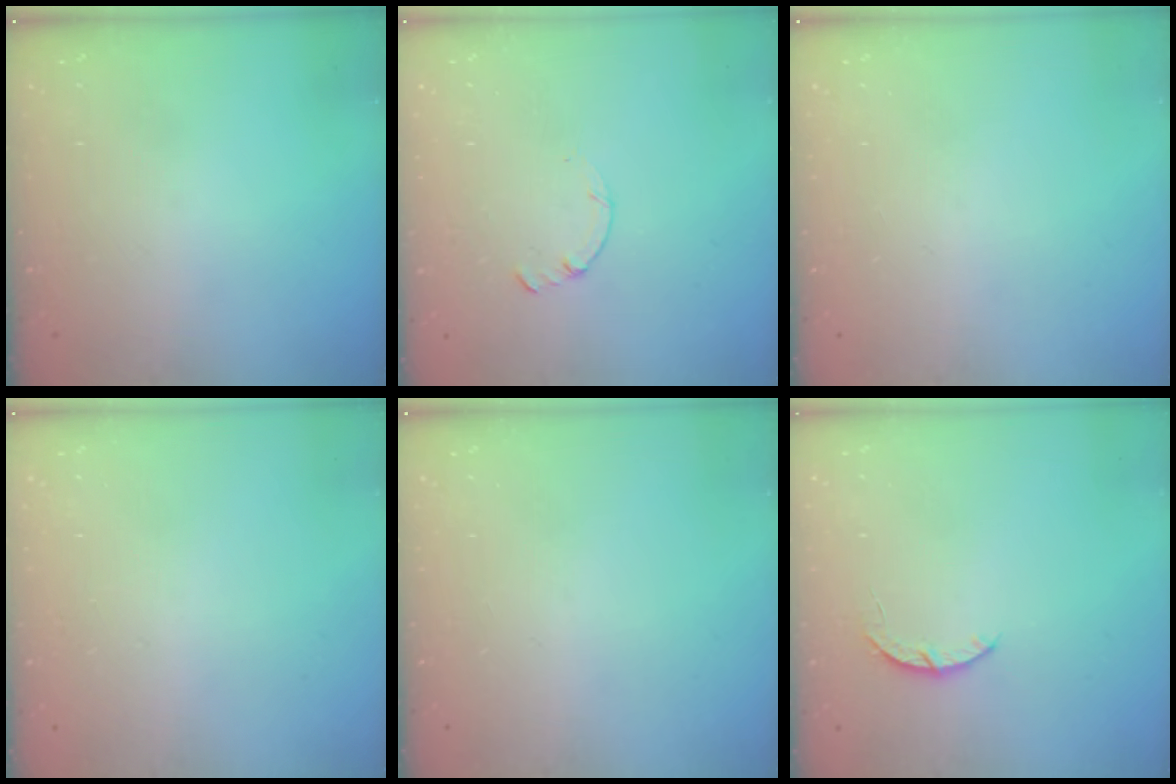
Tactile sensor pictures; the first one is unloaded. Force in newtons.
{"total": 0.0}
{"total": 0.0}
{"total": 2.7, "press": 2.7, "slide": 0.2}
{"total": 0.0}
{"total": 3.0, "press": 3.0, "slide": 0.5}